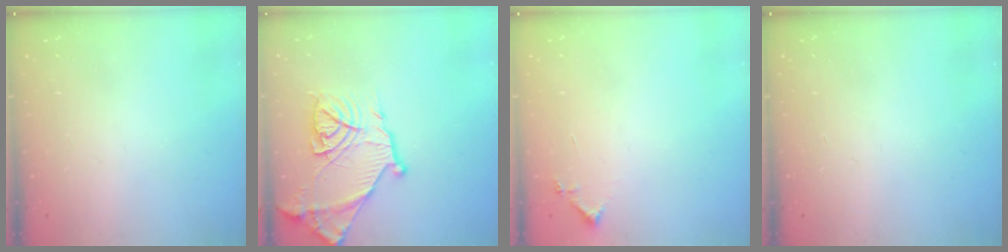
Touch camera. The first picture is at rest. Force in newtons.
{"total": 18.2, "press": 18.2, "slide": 1.4}
{"total": 4.9, "press": 4.8, "slide": 0.5}
{"total": 0.0}